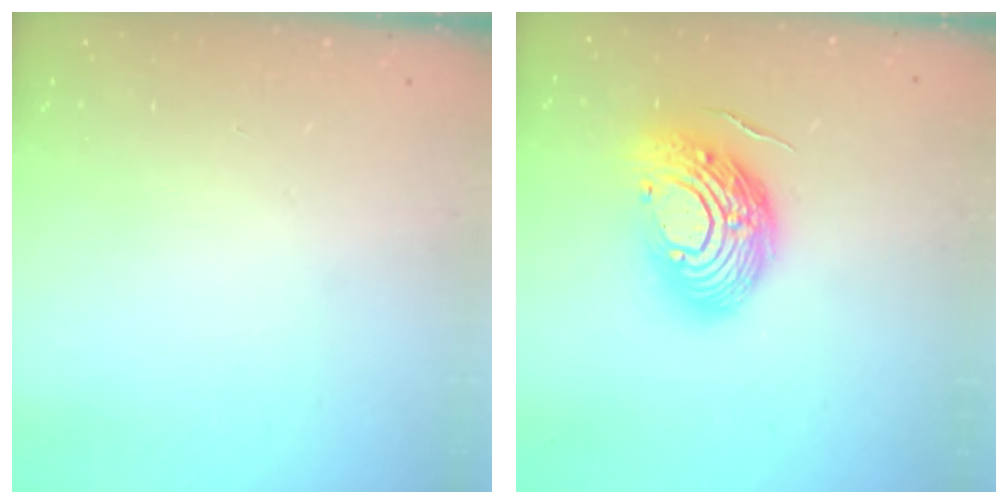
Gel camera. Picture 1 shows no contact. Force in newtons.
{"total": 18.7, "press": 18.7, "slide": 1.6}